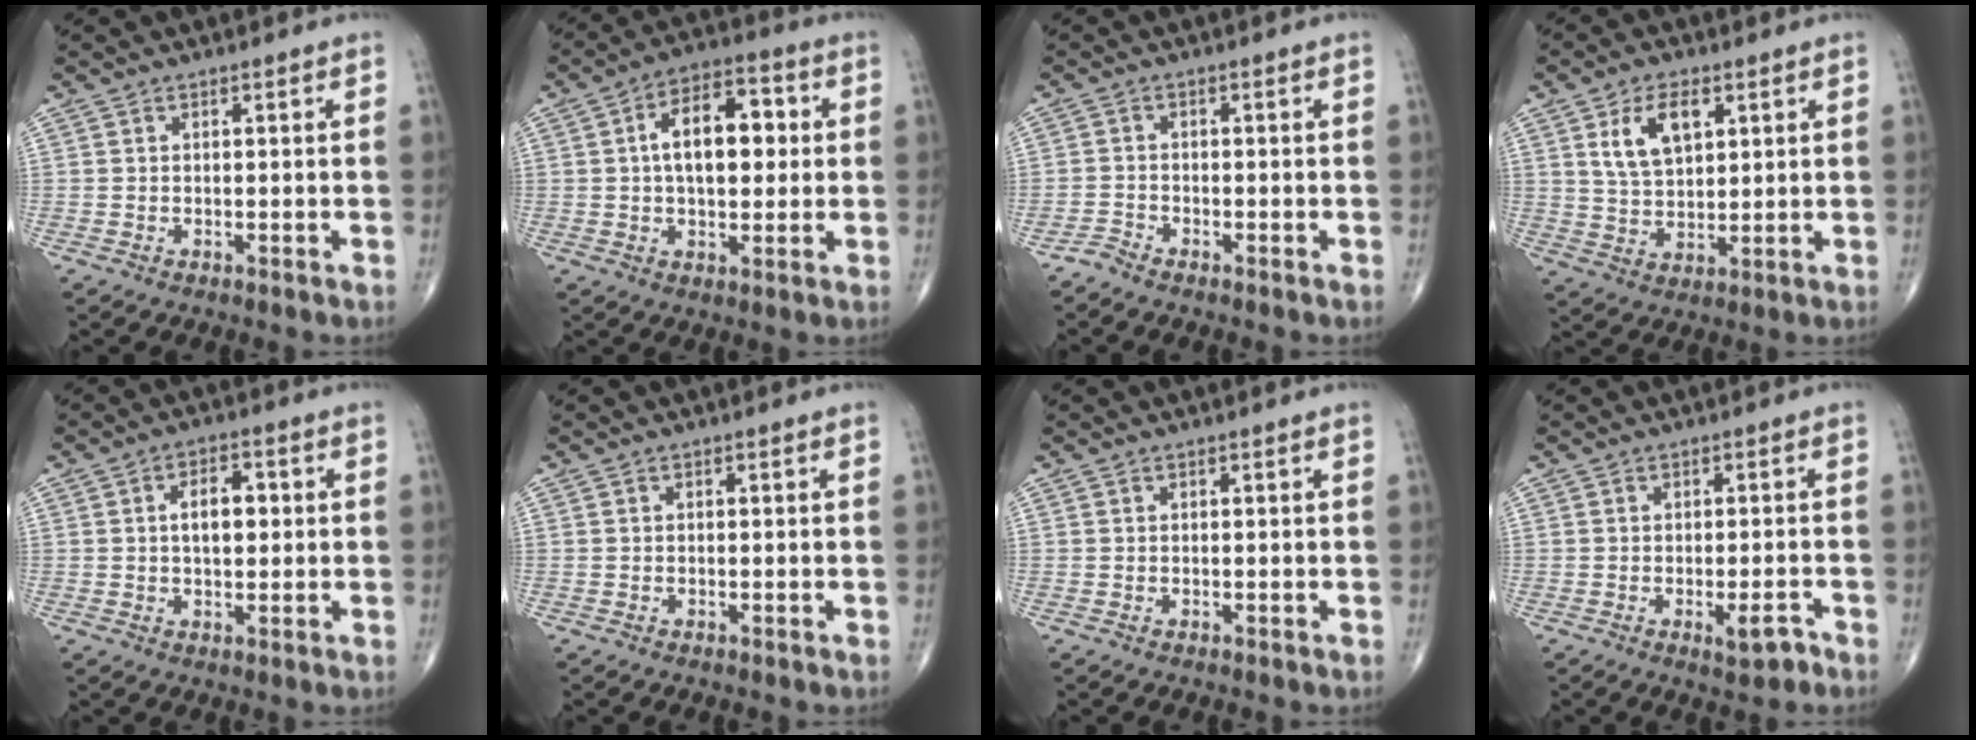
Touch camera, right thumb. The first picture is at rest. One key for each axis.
{"total": 12.7, "fx": 1.5, "fy": 7.1, "fz": 10.5, "tx": -0.141, "ty": 0.022, "tz": 0.017}
{"total": 1.7, "fx": -1.7, "fy": 0.3, "fz": 0.2, "tx": -0.006, "ty": 0.000, "tz": -0.037}
{"total": 9.1, "fx": 3.6, "fy": 5.0, "fz": 6.6, "tx": -0.107, "ty": -0.012, "tz": 0.072}
{"total": 6.1, "fx": 0.7, "fy": 3.4, "fz": 5.0, "tx": -0.065, "ty": 0.009, "tz": 0.007}
{"total": 0.0}
{"total": 0.0}
{"total": 3.6, "fx": -1.9, "fy": 1.2, "fz": 2.9, "tx": -0.037, "ty": 0.005, "tz": -0.024}